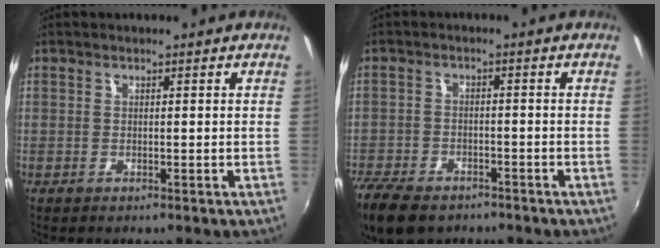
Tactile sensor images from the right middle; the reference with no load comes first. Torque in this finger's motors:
{"motor_torque": [1.08, -1.05, 0.10, 0.11]}